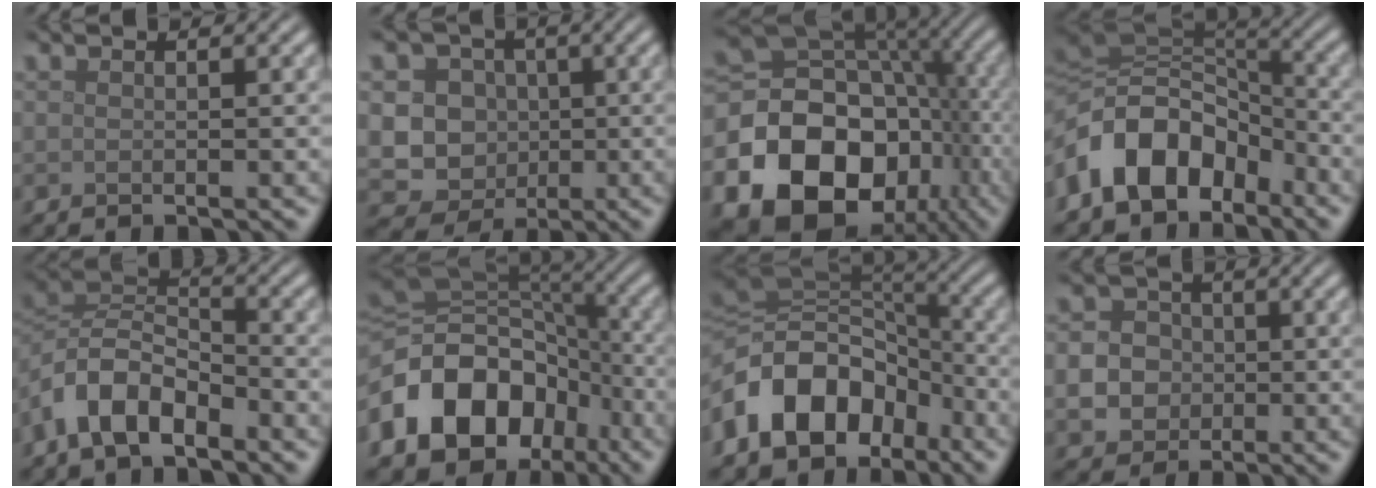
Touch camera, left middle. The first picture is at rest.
{"total": 10.6, "force": [0.1, 9.9, 3.7], "torque": [-0.068, 0.018, -0.020]}
{"total": 20.1, "force": [-7.1, 15.6, 10.5], "torque": [-0.188, -0.029, -0.114]}
{"total": 10.8, "force": [-5.0, 7.3, 6.2], "torque": [-0.112, 0.011, -0.105]}
{"total": 6.9, "force": [-3.9, 3.7, 4.3], "torque": [-0.080, 0.006, -0.090]}
{"total": 14.3, "force": [-5.7, 10.7, 7.6], "torque": [-0.158, -0.013, -0.108]}
{"total": 12.1, "force": [-5.4, 8.7, 6.6], "torque": [-0.128, 0.004, -0.105]}
{"total": 5.5, "force": [-1.0, 5.1, 2.0], "torque": [-0.030, 0.005, -0.035]}